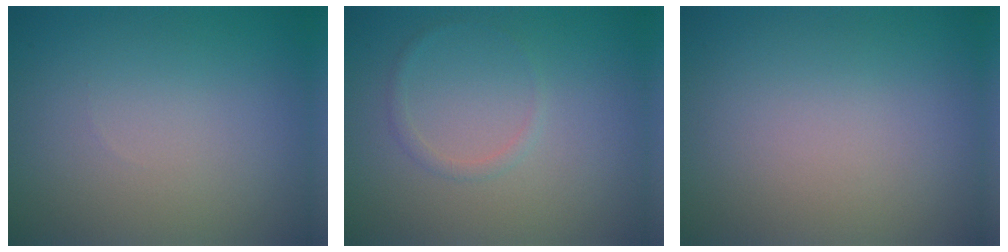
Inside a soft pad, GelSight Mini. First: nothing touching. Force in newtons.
{"total": 0.8, "press": 0.8, "slide": 0.0}
{"total": 0.0}